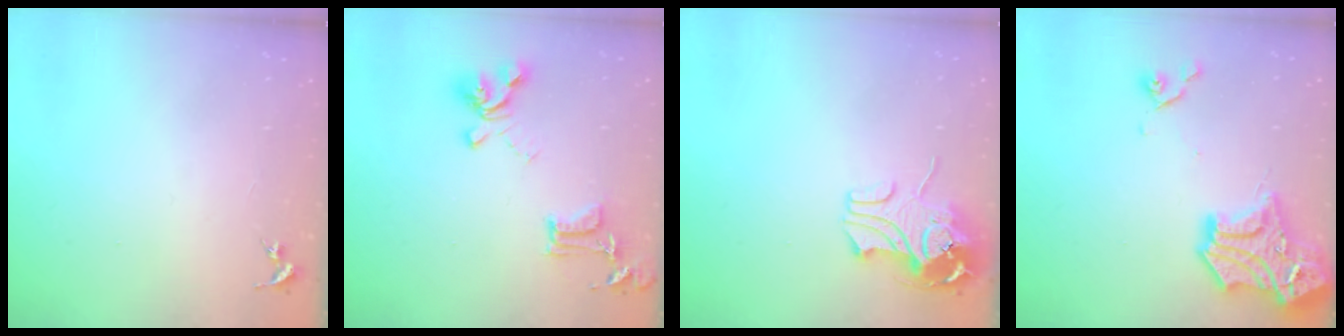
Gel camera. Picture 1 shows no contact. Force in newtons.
{"total": 15.9, "press": 15.9, "slide": 1.0}
{"total": 10.6, "press": 10.6, "slide": 0.8}
{"total": 17.6, "press": 17.4, "slide": 2.2}